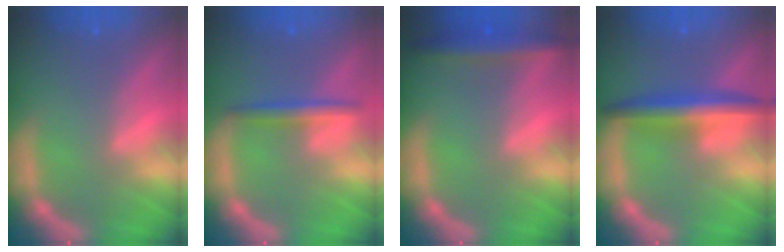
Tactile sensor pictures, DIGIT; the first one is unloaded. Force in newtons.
{"total": 2.4}
{"total": 4.0}
{"total": 5.0}